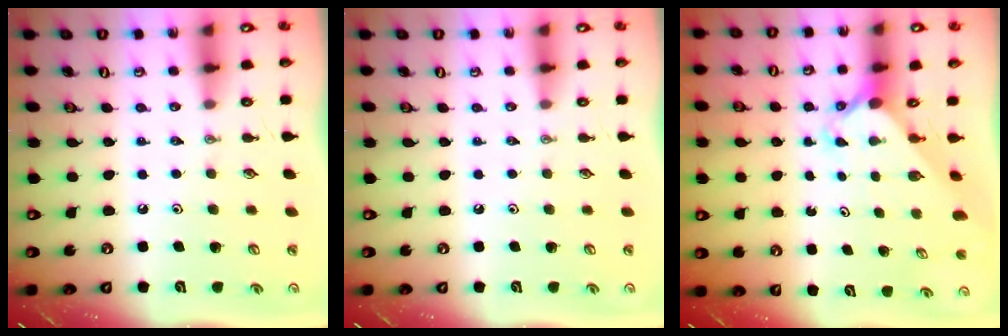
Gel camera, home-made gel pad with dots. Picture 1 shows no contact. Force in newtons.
{"total": 0.0}
{"total": 2.4, "press": 2.4, "slide": 0.2}